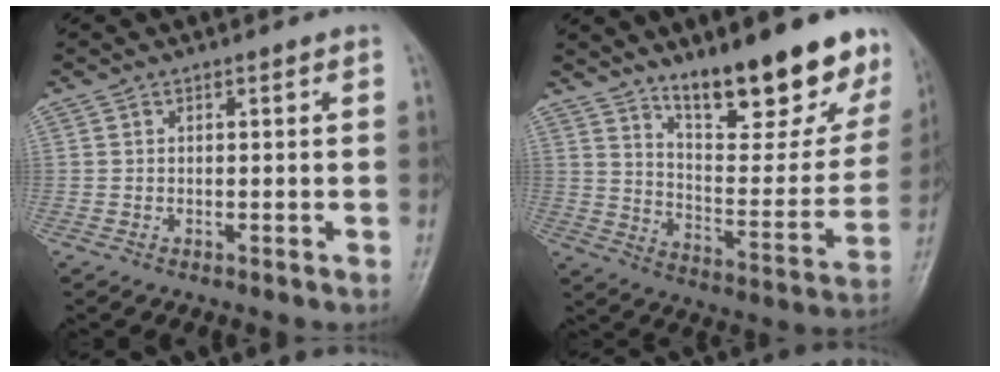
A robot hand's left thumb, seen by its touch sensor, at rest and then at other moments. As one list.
[{"total": 22.2, "force": [15.4, 6.8, 14.5], "torque": [-0.157, -0.092, 0.238]}]